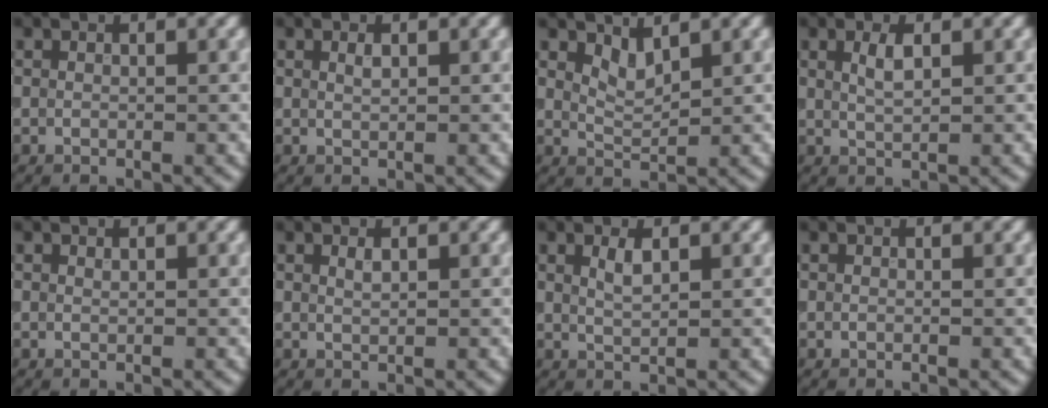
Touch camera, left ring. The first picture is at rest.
{"total": 0.8, "force": [0.4, 0.3, 0.6], "torque": [-0.013, 0.000, 0.009]}
{"total": 1.8, "force": [1.4, 0.6, 1.1], "torque": [-0.023, -0.009, 0.031]}
{"total": 1.9, "force": [0.8, 0.7, 1.6], "torque": [-0.033, 0.000, 0.017]}
{"total": 0.0}
{"total": 0.7, "force": [0.5, 0.2, 0.5], "torque": [-0.010, 0.000, 0.010]}
{"total": 1.5, "force": [0.8, 0.5, 1.2], "torque": [-0.026, 0.000, 0.016]}
{"total": 0.0}